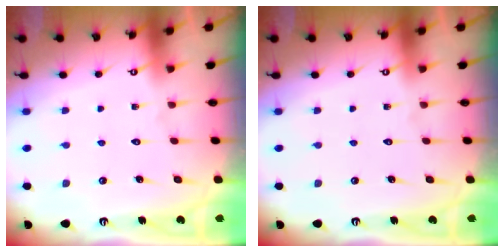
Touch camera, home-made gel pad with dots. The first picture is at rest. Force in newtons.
{"total": 0.0}